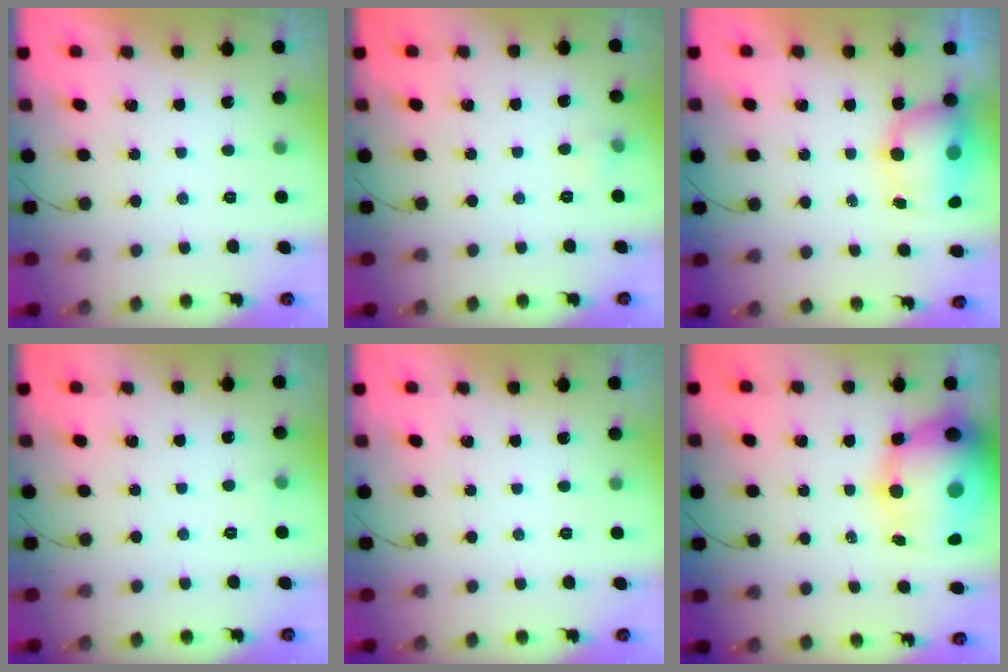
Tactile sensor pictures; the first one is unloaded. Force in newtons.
{"total": 3.6, "press": 3.5, "slide": 1.0}
{"total": 11.6, "press": 8.7, "slide": 7.6}
{"total": 2.5, "press": 2.4, "slide": 1.0}
{"total": 0.0}
{"total": 22.6, "press": 22.0, "slide": 5.0}